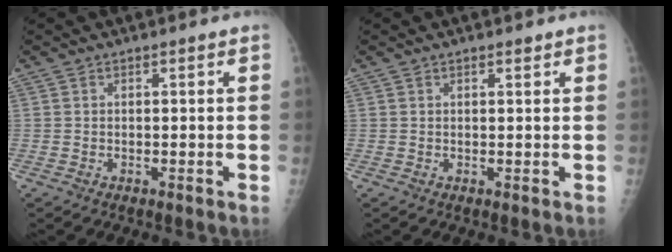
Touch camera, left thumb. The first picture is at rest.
{"total": 0.9, "force": [0.7, 0.3, 0.5], "torque": [-0.007, -0.004, 0.011]}